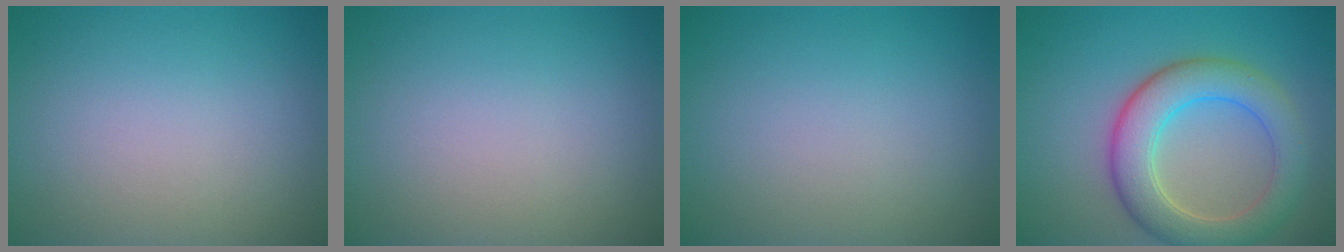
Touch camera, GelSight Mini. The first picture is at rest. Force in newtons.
{"total": 0.0}
{"total": 0.0}
{"total": 6.4, "press": 6.4, "slide": 0.5}